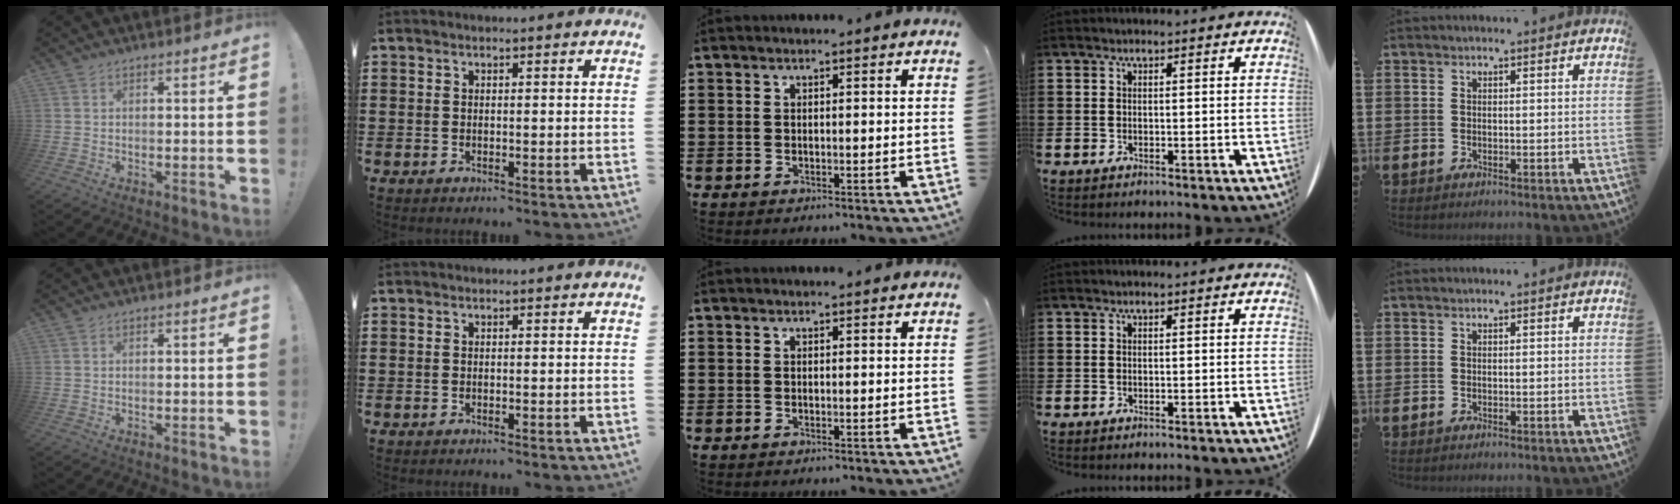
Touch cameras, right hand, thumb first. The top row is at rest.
{}